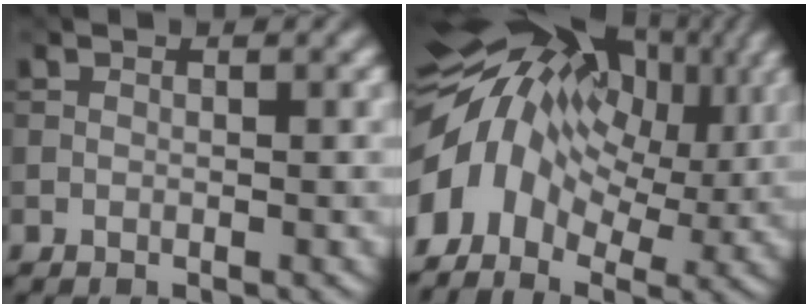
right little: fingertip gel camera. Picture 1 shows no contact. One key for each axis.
{"total": 13.6, "fx": -0.1, "fy": 9.3, "fz": 9.9, "tx": -0.190, "ty": 0.006, "tz": -0.002}